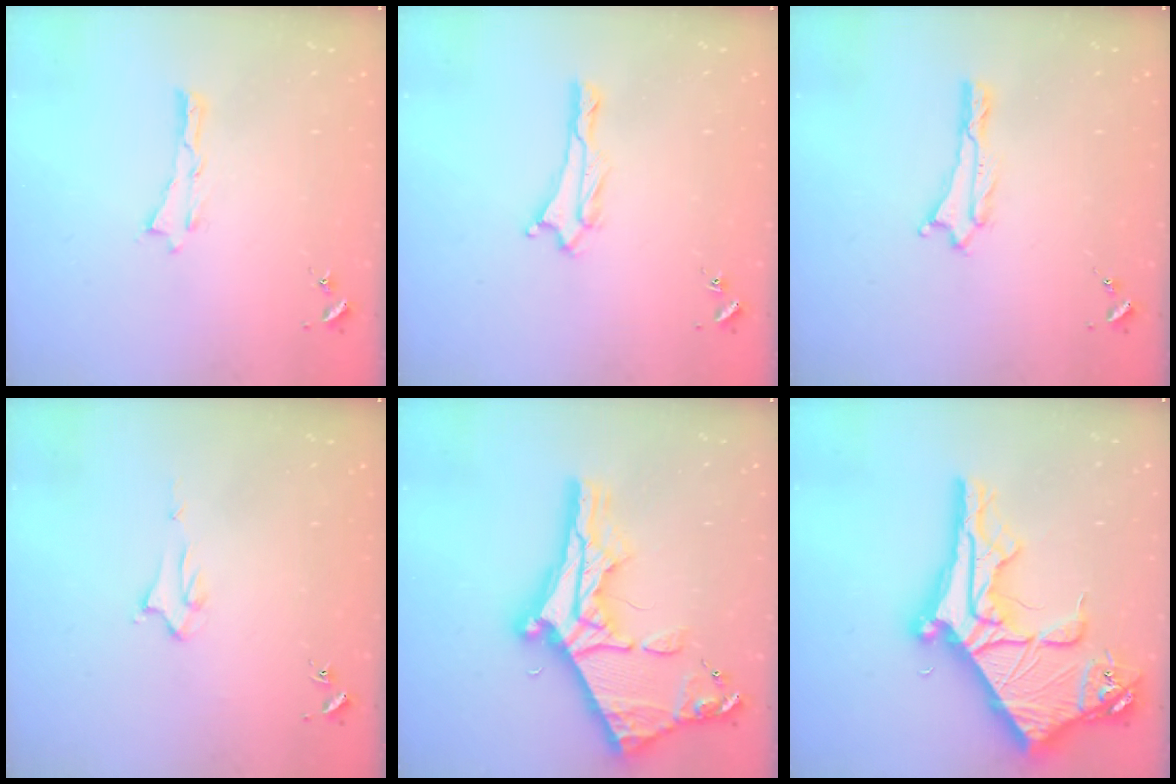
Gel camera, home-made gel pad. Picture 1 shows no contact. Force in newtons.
{"total": 1.4, "press": 1.4, "slide": 0.2}
{"total": 0.0}
{"total": 1.9, "press": 1.9, "slide": 0.1}
{"total": 13.1, "press": 13.0, "slide": 1.2}
{"total": 13.5, "press": 13.4, "slide": 1.4}